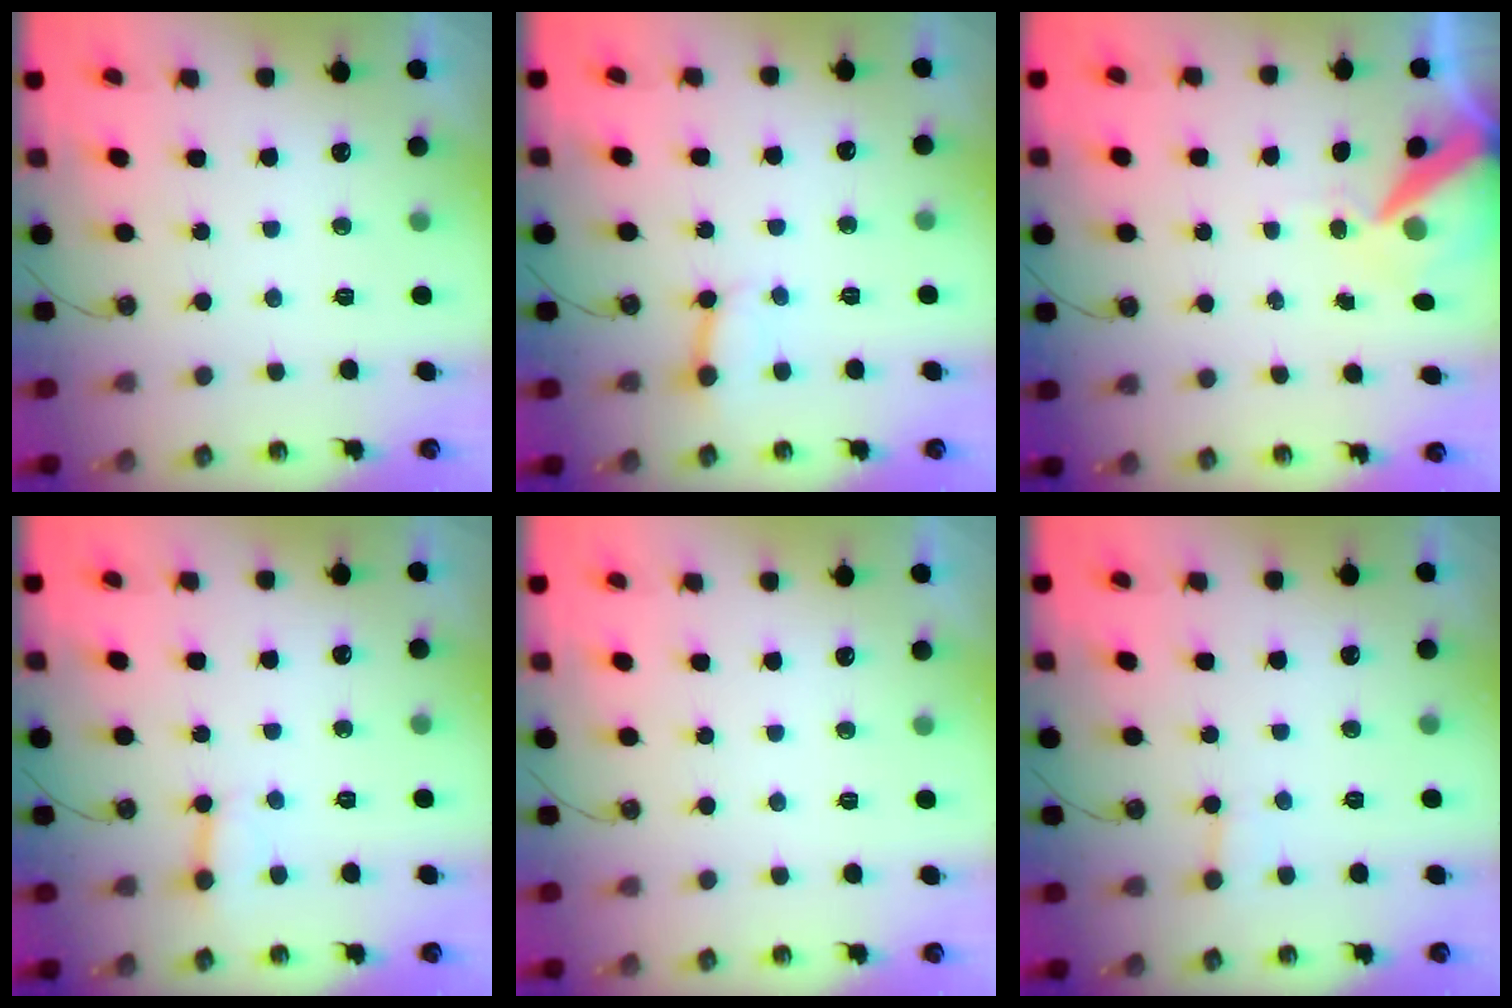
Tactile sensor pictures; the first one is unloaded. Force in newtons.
{"total": 3.4, "press": 3.4, "slide": 0.1}
{"total": 10.0, "press": 9.9, "slide": 1.4}
{"total": 3.0, "press": 3.0, "slide": 0.3}
{"total": 0.0}
{"total": 3.5, "press": 3.5, "slide": 0.3}